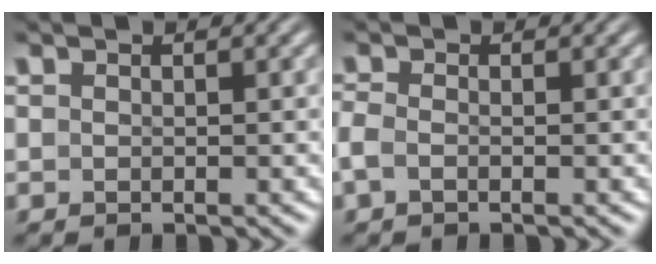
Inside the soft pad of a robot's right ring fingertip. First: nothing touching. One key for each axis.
{"total": 1.8, "fx": -1.0, "fy": 0.9, "fz": 1.2, "tx": -0.044, "ty": -0.011, "tz": -0.014}